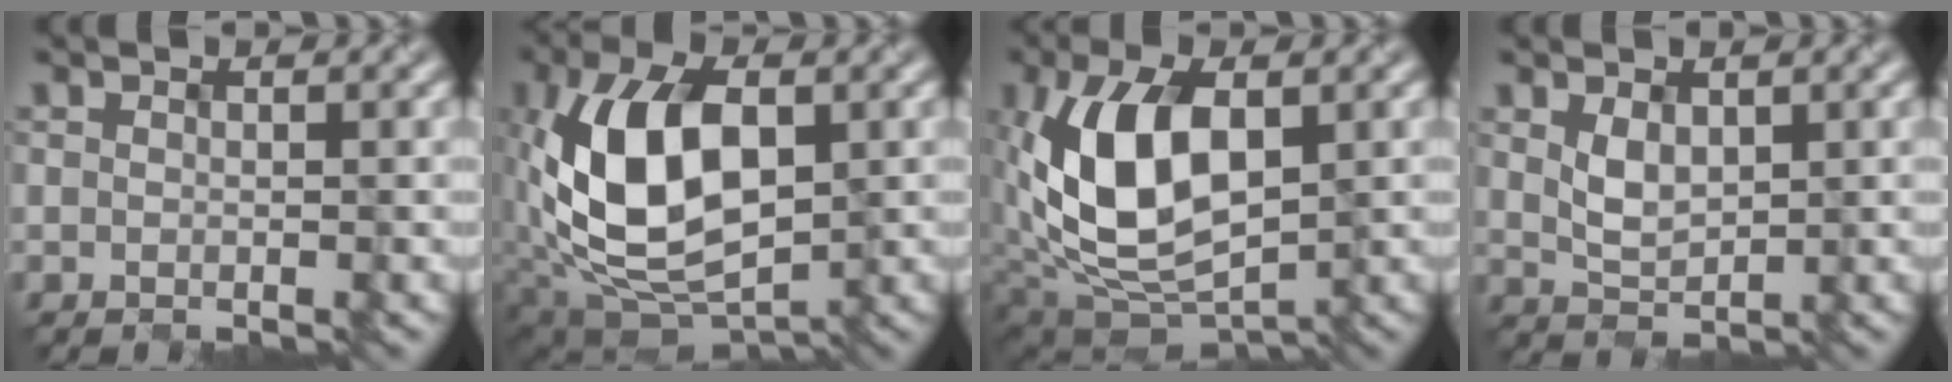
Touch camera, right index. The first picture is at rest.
{"total": 10.6, "force": [0.1, 6.1, 8.7], "torque": [-0.174, 0.002, 0.004]}
{"total": 9.2, "force": [0.6, 5.2, 7.5], "torque": [-0.158, 0.000, 0.014]}
{"total": 1.8, "force": [0.6, 1.2, 1.3], "torque": [-0.036, -0.003, 0.024]}